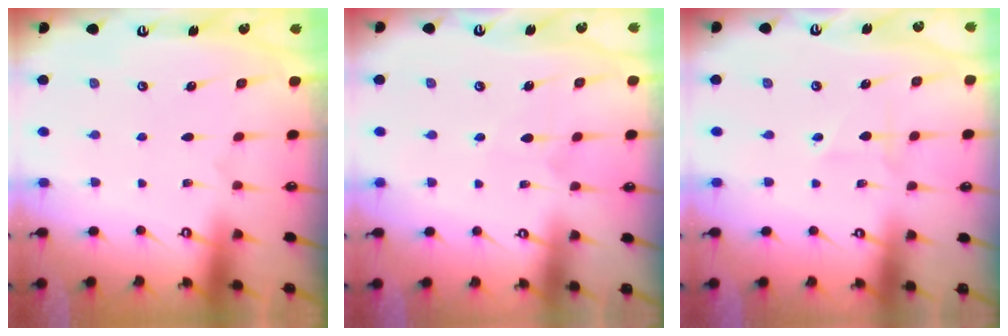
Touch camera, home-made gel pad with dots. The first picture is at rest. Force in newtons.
{"total": 3.1, "press": 3.1, "slide": 0.4}
{"total": 2.1, "press": 2.0, "slide": 0.9}